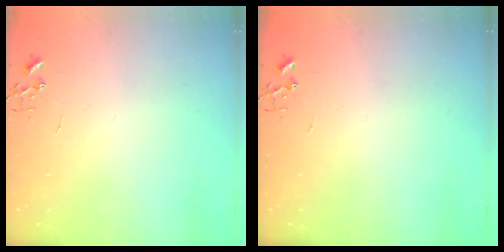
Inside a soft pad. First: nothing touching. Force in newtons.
{"total": 0.0}